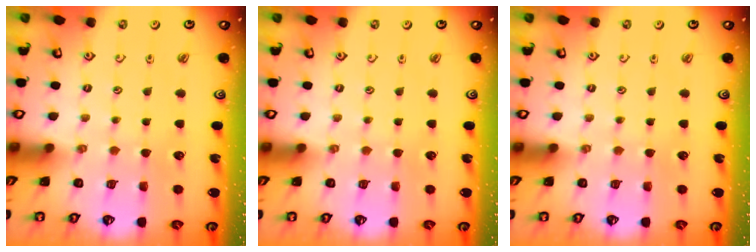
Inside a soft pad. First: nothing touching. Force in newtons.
{"total": 0.0}
{"total": 0.0}